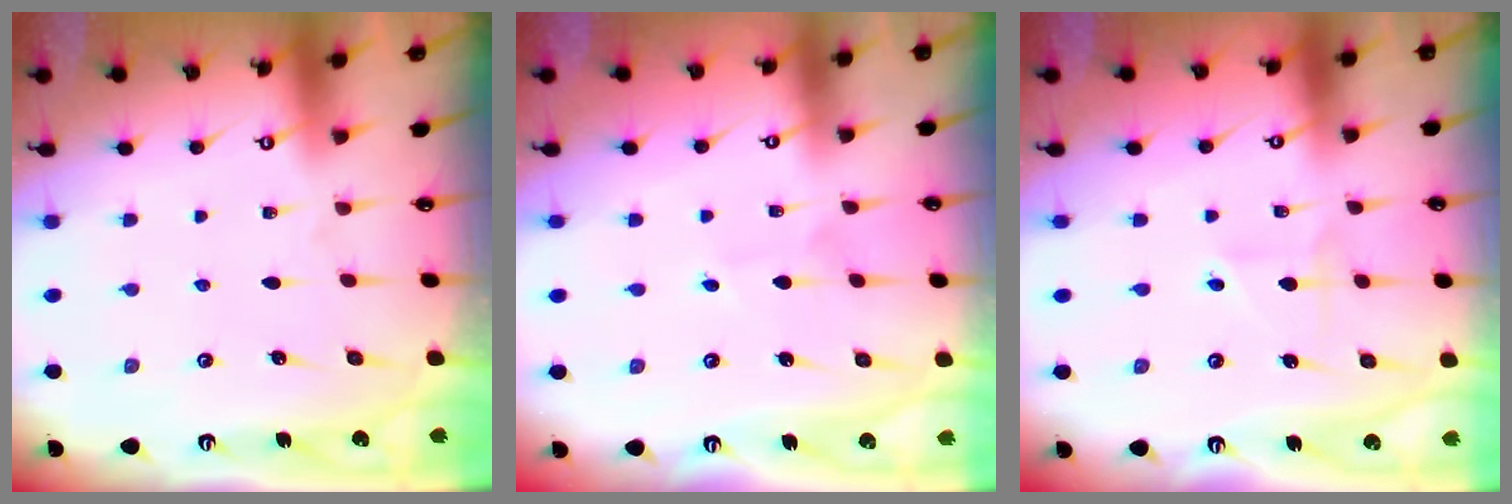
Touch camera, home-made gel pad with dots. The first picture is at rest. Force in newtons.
{"total": 2.3, "press": 2.3, "slide": 0.1}
{"total": 2.6, "press": 2.5, "slide": 0.9}